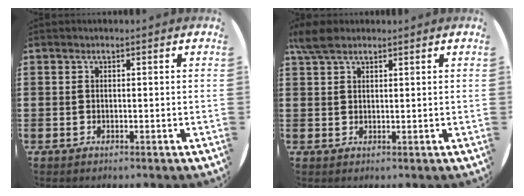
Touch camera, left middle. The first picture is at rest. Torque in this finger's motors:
{"motor_torque": [0.65, -0.55, 0.07, 0.02]}